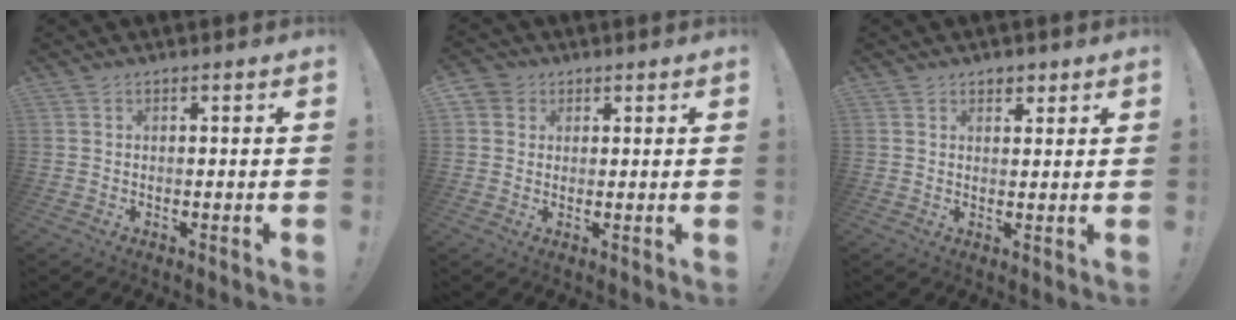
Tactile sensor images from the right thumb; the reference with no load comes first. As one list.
[{"total": 3.8, "force": [1.6, 3.3, 0.8], "torque": [-0.009, -0.003, 0.029]}, {"total": 2.5, "force": [1.6, 1.9, 0.6], "torque": [-0.001, -0.006, 0.027]}]